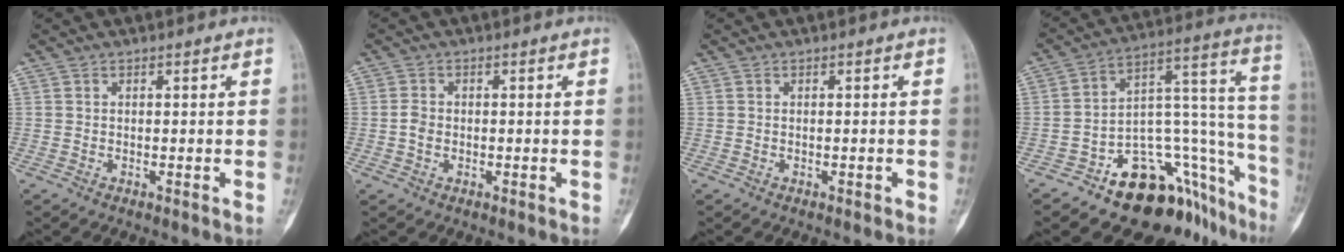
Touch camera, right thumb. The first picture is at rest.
{"total": 2.5, "force": [-0.5, 1.9, 1.5], "torque": [-0.022, 0.005, -0.014]}
{"total": 0.6, "force": [-0.2, 0.3, 0.4], "torque": [-0.007, 0.009, -0.002]}
{"total": 23.6, "force": [-14.6, 11.4, 14.7], "torque": [-0.080, 0.150, -0.204]}